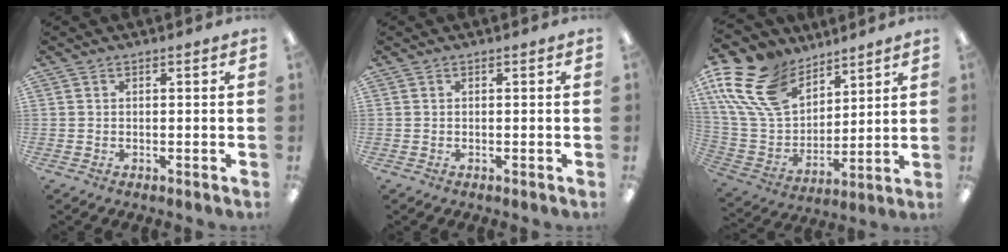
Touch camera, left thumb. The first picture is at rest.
{"total": 0.0}
{"total": 19.5, "force": [12.0, 11.9, 9.7], "torque": [-0.236, -0.059, 0.225]}